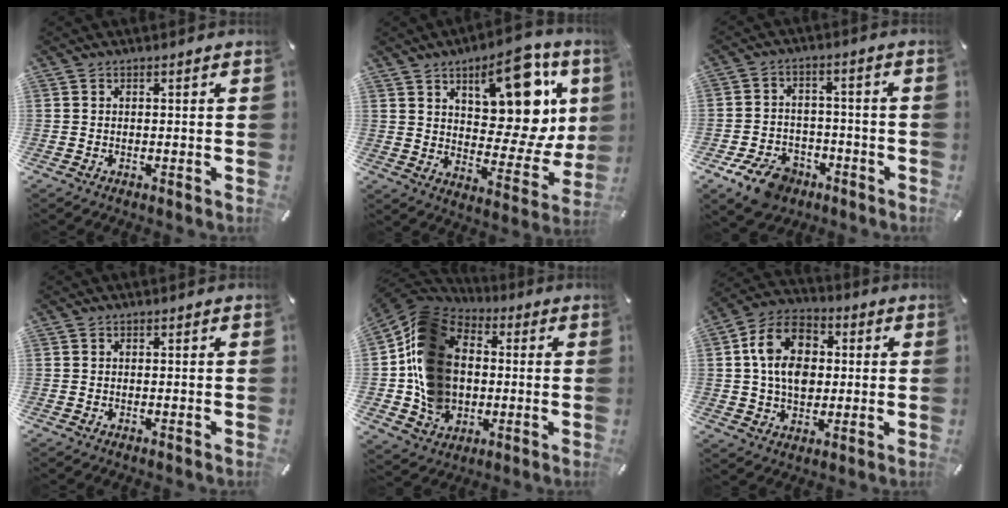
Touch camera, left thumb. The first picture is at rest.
{"total": 18.6, "force": [9.6, 9.2, 13.0], "torque": [-0.173, -0.061, 0.161]}
{"total": 9.3, "force": [-5.7, 6.1, 4.1], "torque": [-0.079, 0.040, -0.099]}
{"total": 0.0}
{"total": 17.5, "force": [-0.2, 14.6, 9.6], "torque": [-0.194, 0.011, 0.002]}
{"total": 12.9, "force": [1.7, 10.2, 7.7], "torque": [-0.137, 0.017, 0.034]}